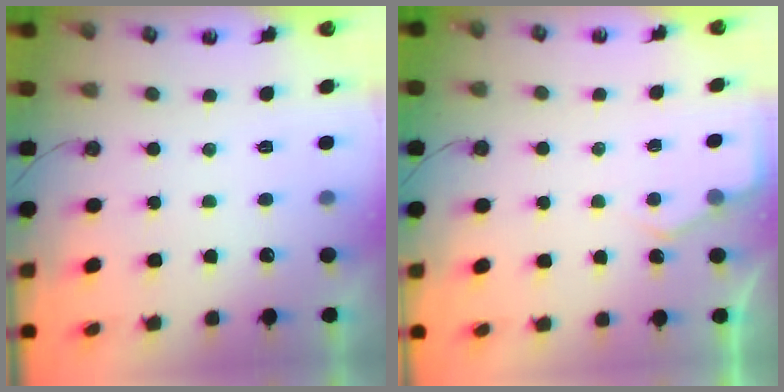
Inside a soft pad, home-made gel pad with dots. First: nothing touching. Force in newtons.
{"total": 4.3, "press": 4.3, "slide": 0.5}